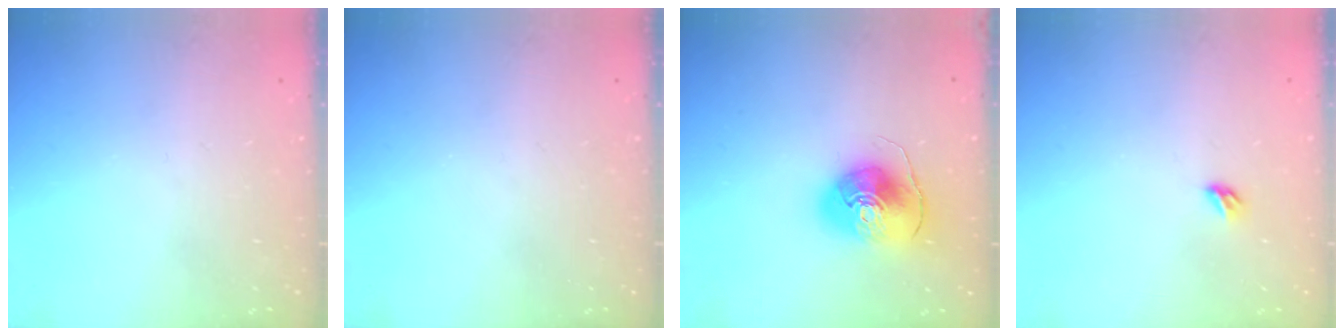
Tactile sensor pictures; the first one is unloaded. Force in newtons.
{"total": 0.0}
{"total": 10.3, "press": 10.2, "slide": 1.5}
{"total": 3.2, "press": 3.1, "slide": 0.8}